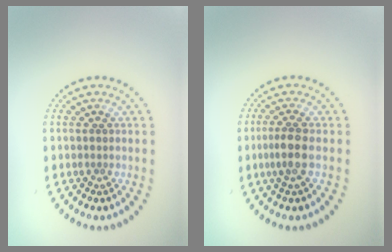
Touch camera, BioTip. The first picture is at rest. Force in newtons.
{"total": 2.3, "press": 2.1, "slide": 1.1}